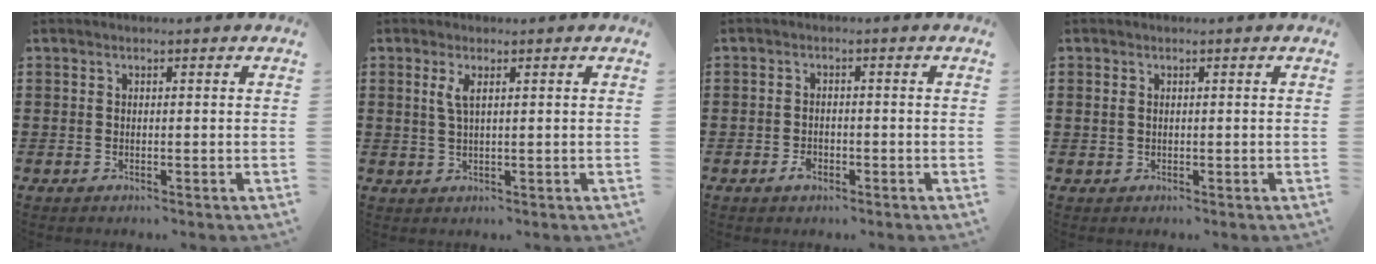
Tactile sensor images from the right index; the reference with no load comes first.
{"total": 2.3, "force": [0.9, 0.5, 2.1], "torque": [-0.045, 0.002, 0.014]}
{"total": 1.8, "force": [-1.1, 0.9, 1.1], "torque": [-0.021, 0.000, -0.020]}
{"total": 1.0, "force": [0.2, 0.8, 0.6], "torque": [-0.014, 0.006, 0.004]}